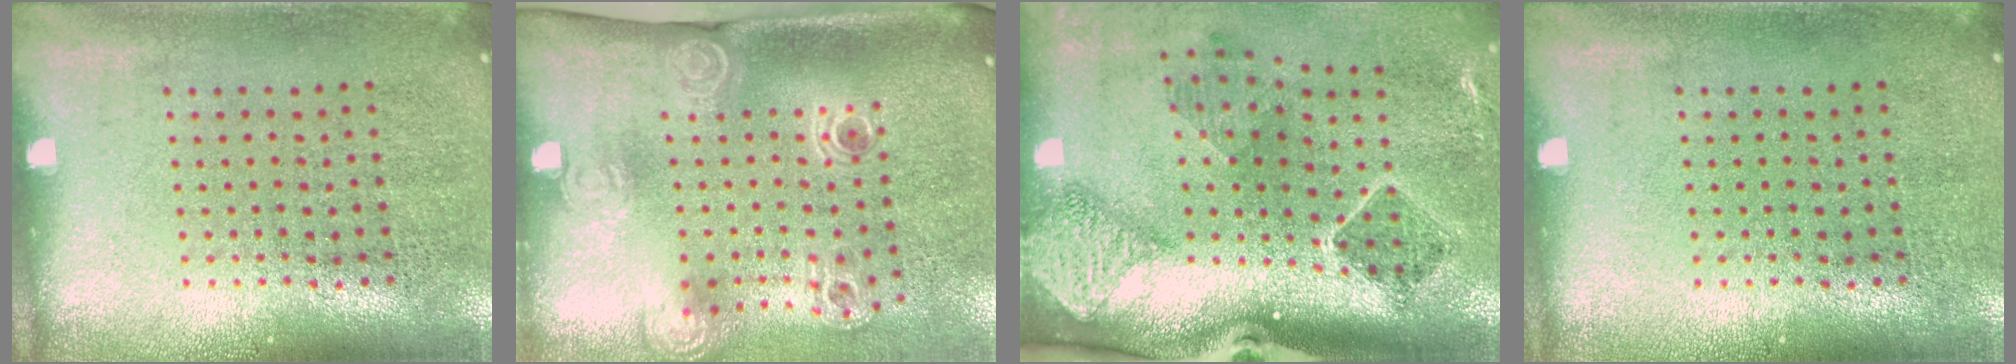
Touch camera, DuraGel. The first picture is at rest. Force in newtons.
{"total": 2.2, "press": 1.5, "slide": 1.6}
{"total": 1.9, "press": 1.6, "slide": 1.0}
{"total": 0.0}